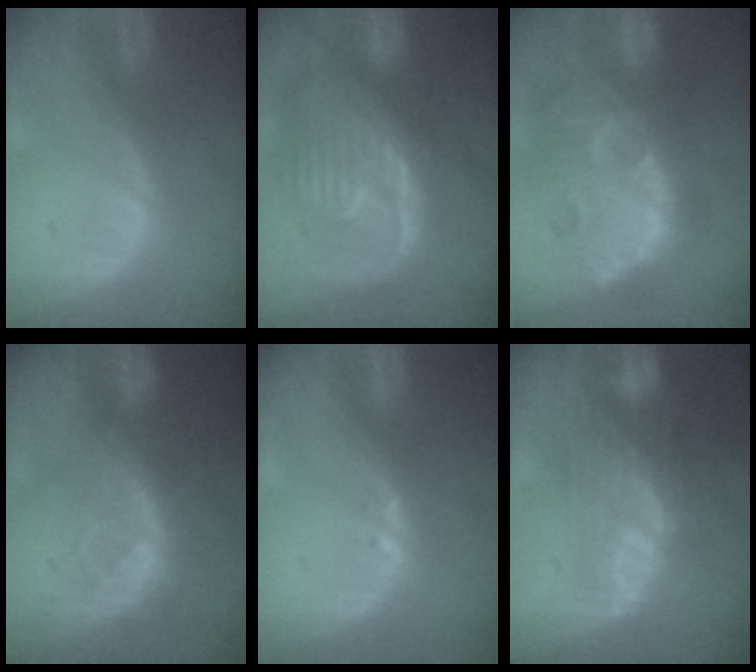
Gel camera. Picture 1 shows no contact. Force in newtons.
{"total": 12.5, "press": 10.7, "slide": 6.5}
{"total": 13.7, "press": 12.3, "slide": 5.9}
{"total": 8.2, "press": 7.4, "slide": 3.5}
{"total": 0.6, "press": 0.6, "slide": 0.2}
{"total": 9.5, "press": 8.3, "slide": 4.6}